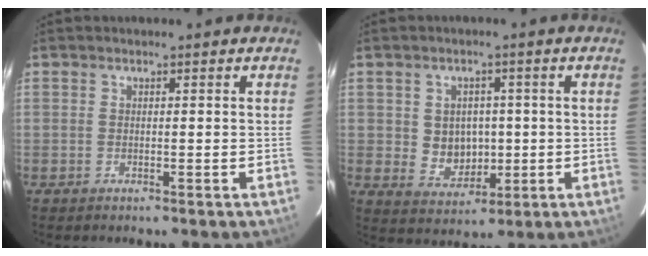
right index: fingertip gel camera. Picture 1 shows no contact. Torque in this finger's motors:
{"motor_torque": [0.11, 0.03, 0.03, 0.01]}